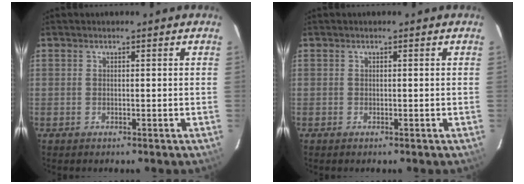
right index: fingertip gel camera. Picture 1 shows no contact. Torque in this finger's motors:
{"motor_torque": [-0.04, -0.04, 0.02, 0.00]}